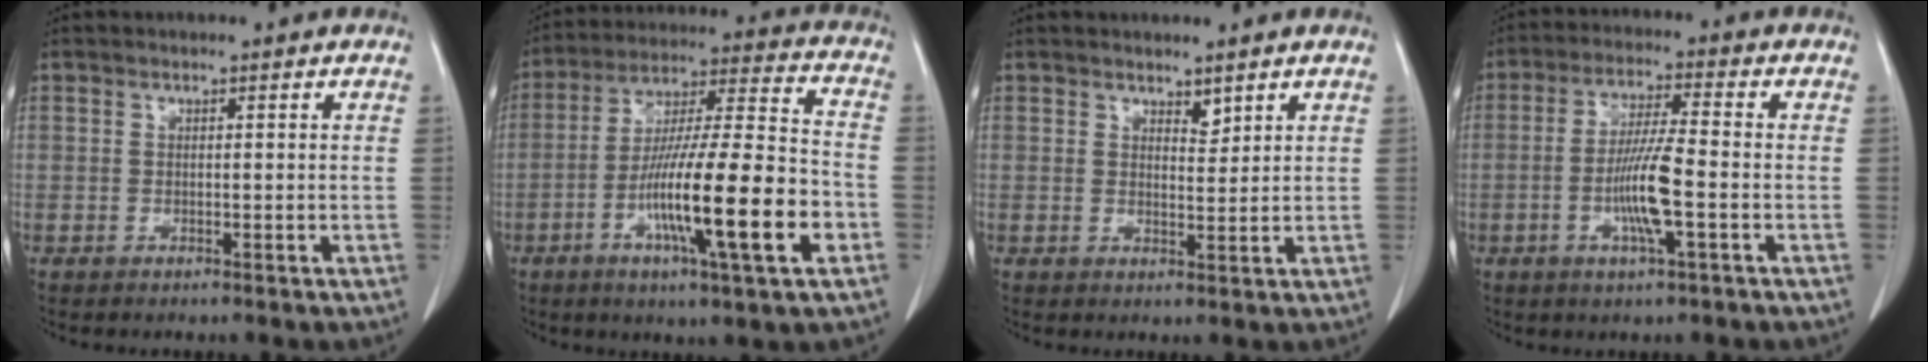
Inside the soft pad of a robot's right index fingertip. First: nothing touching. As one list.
[{"total": 19.7, "force": [-6.6, 1.2, 18.5], "torque": [-0.314, -0.011, -0.110]}, {"total": 2.0, "force": [1.6, 0.7, 0.9], "torque": [-0.014, -0.006, 0.029]}, {"total": 8.4, "force": [-2.3, 0.4, 8.1], "torque": [-0.157, -0.005, -0.045]}]